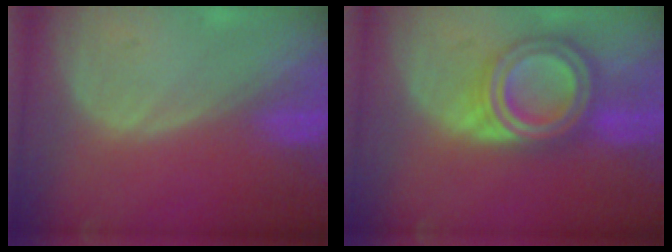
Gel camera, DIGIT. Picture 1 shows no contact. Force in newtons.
{"total": 8.0, "press": 8.0, "slide": 0.5}